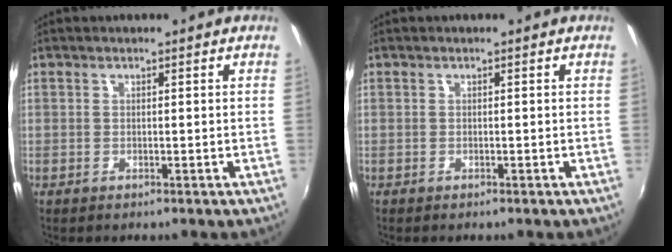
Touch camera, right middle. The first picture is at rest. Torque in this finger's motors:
{"motor_torque": [0.25, -0.26, -0.02, 0.00]}